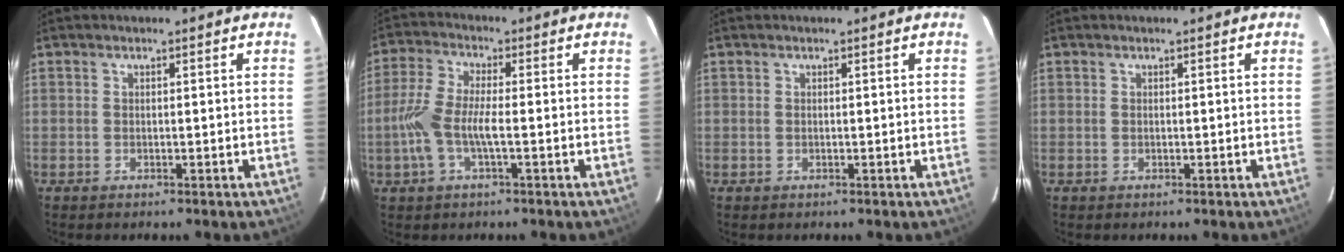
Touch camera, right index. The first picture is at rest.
{"total": 8.0, "force": [-1.9, 1.9, 7.5], "torque": [-0.169, 0.003, -0.039]}
{"total": 0.0}
{"total": 0.0}